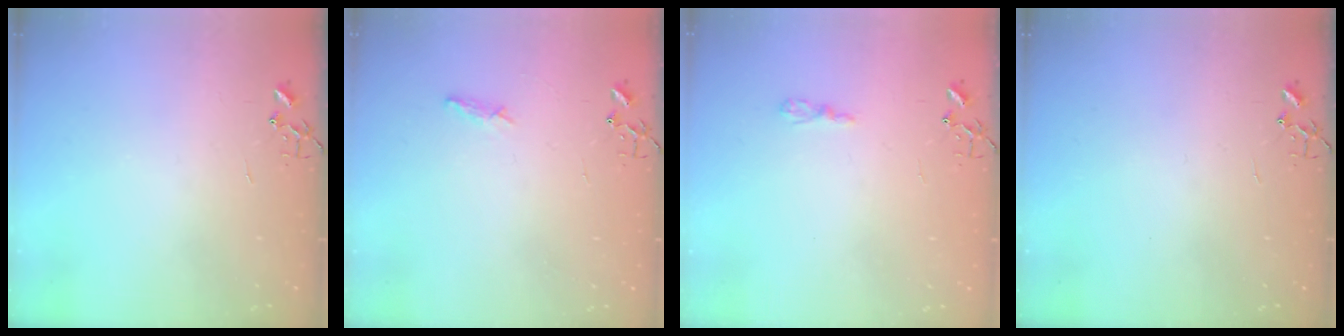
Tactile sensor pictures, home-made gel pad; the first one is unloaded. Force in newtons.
{"total": 5.9, "press": 5.8, "slide": 0.7}
{"total": 4.8, "press": 4.7, "slide": 0.6}
{"total": 0.0}